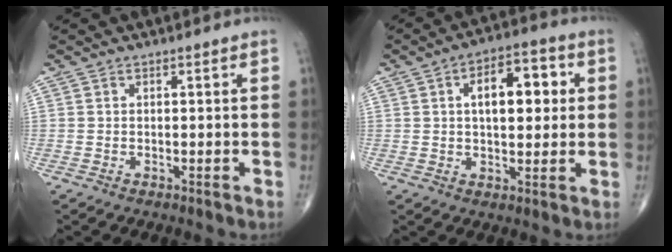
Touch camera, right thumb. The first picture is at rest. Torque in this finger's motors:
{"motor_torque": [1.05, 3.46, 1.23, 0.39, 0.09]}